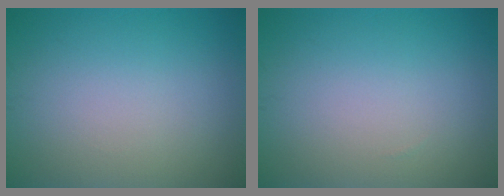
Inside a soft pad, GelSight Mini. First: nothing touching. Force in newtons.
{"total": 0.0}